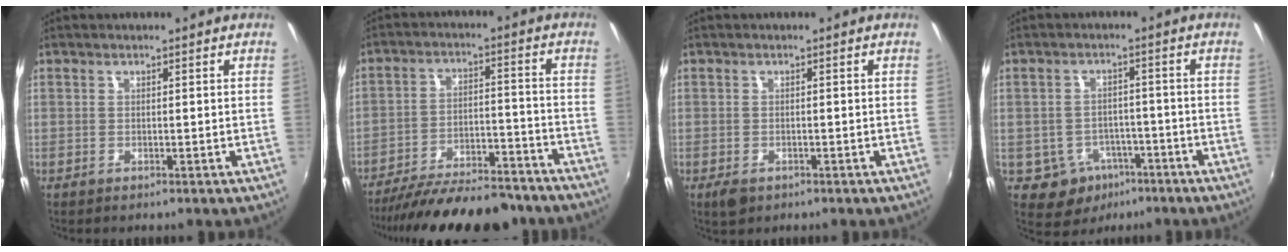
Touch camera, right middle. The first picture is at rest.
{"total": 21.1, "force": [-18.2, 5.4, 9.3], "torque": [-0.177, -0.021, -0.257]}
{"total": 2.8, "force": [-1.6, 1.7, 1.5], "torque": [-0.031, -0.009, -0.025]}
{"total": 7.1, "force": [-3.9, 5.7, 1.6], "torque": [-0.037, 0.017, -0.041]}